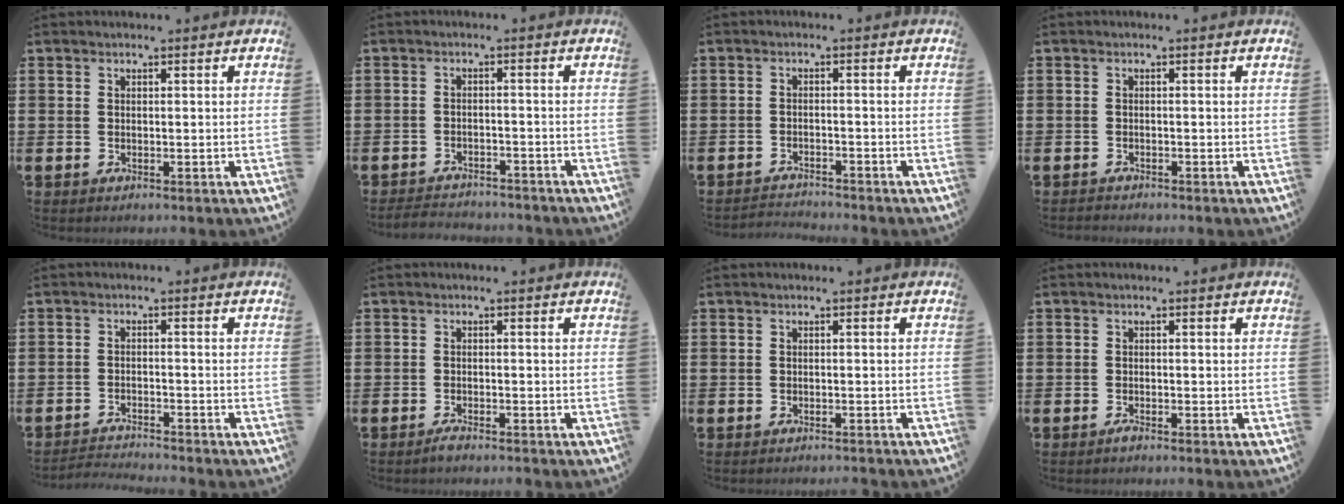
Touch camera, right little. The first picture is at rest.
{"total": 2.4, "force": [-2.4, 0.1, -0.1], "torque": [-0.005, 0.002, -0.051]}
{"total": 1.9, "force": [-1.9, -0.1, -0.2], "torque": [-0.002, 0.003, -0.041]}
{"total": 0.5, "force": [-0.5, 0.1, -0.1], "torque": [-0.001, -0.002, -0.011]}
{"total": 2.1, "force": [-2.1, -0.1, 0.0], "torque": [-0.004, 0.002, -0.046]}
{"total": 1.1, "force": [-1.0, 0.0, 0.5], "torque": [-0.010, -0.001, -0.020]}
{"total": 0.7, "force": [-0.7, -0.1, 0.0], "torque": [0.000, -0.001, -0.014]}
{"total": 0.7, "force": [-0.6, 0.0, 0.4], "torque": [-0.007, -0.003, -0.010]}